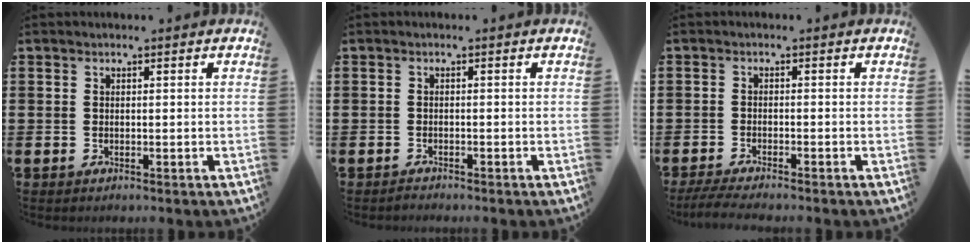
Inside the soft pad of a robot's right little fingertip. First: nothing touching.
{"total": 0.6, "force": [-0.6, 0.0, 0.0], "torque": [-0.003, -0.002, -0.012]}
{"total": 2.2, "force": [-1.8, 0.0, 1.2], "torque": [-0.027, -0.002, -0.035]}